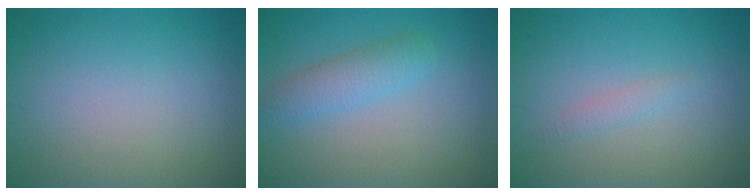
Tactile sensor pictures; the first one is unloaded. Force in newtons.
{"total": 3.0, "press": 3.0, "slide": 0.1}
{"total": 1.0, "press": 1.0, "slide": 0.1}